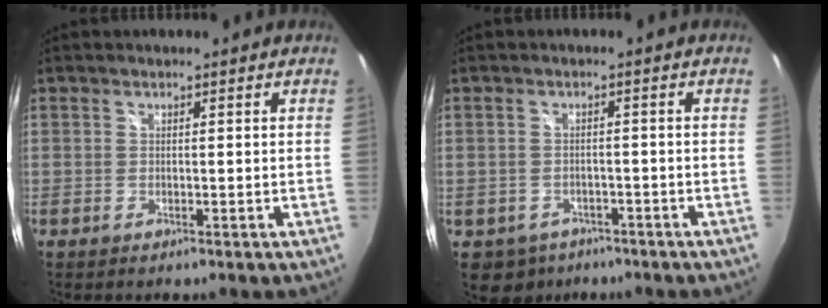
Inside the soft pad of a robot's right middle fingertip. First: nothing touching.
{"total": 5.3, "force": [-3.1, 4.1, 1.3], "torque": [-0.036, -0.002, -0.037]}